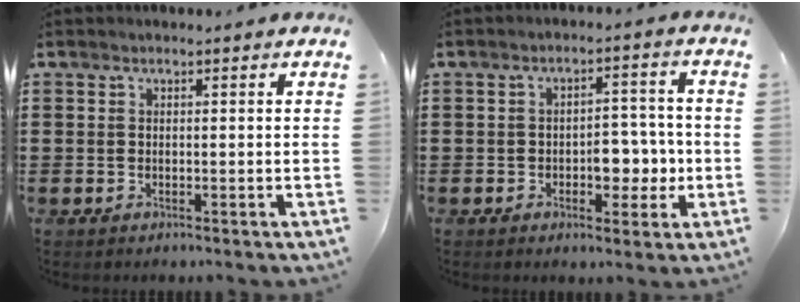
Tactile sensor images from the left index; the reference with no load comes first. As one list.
[{"total": 5.6, "force": [-1.4, 3.6, 4.1], "torque": [-0.052, 0.000, -0.033]}]